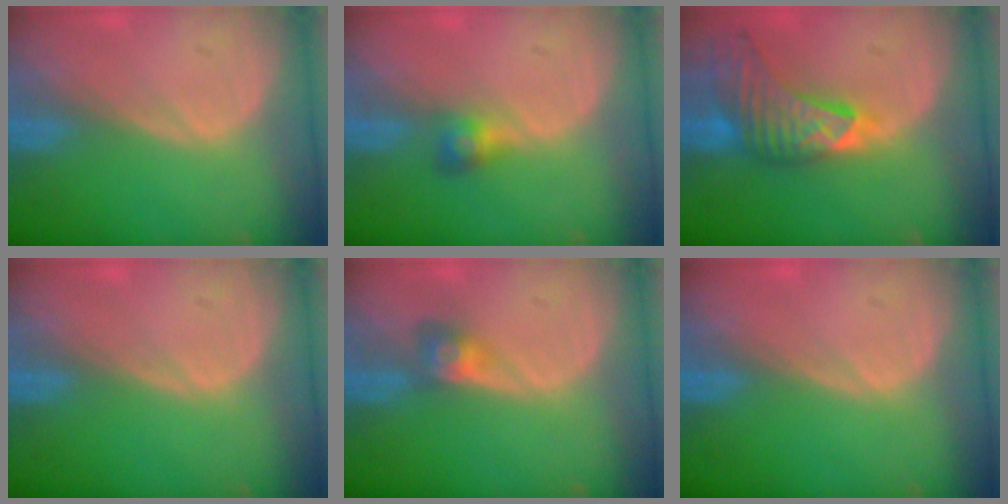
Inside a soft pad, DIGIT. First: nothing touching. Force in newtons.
{"total": 2.6, "press": 2.5, "slide": 0.2}
{"total": 9.0, "press": 8.5, "slide": 3.2}
{"total": 0.0}
{"total": 3.1, "press": 2.7, "slide": 1.4}
{"total": 0.0}